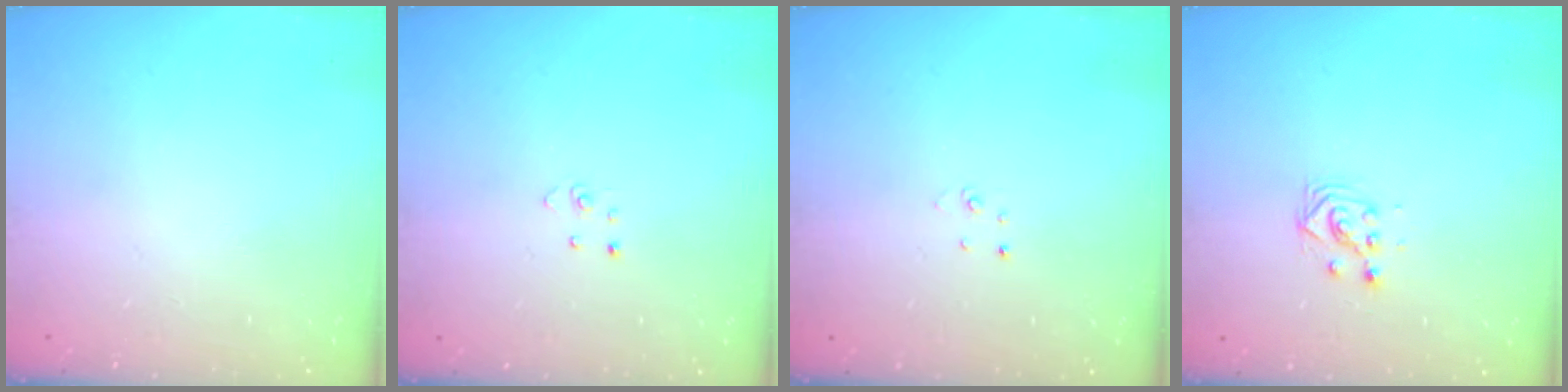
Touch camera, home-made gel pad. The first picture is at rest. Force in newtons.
{"total": 2.7, "press": 2.7, "slide": 0.3}
{"total": 2.0, "press": 2.0, "slide": 0.2}
{"total": 3.2, "press": 3.2, "slide": 0.2}